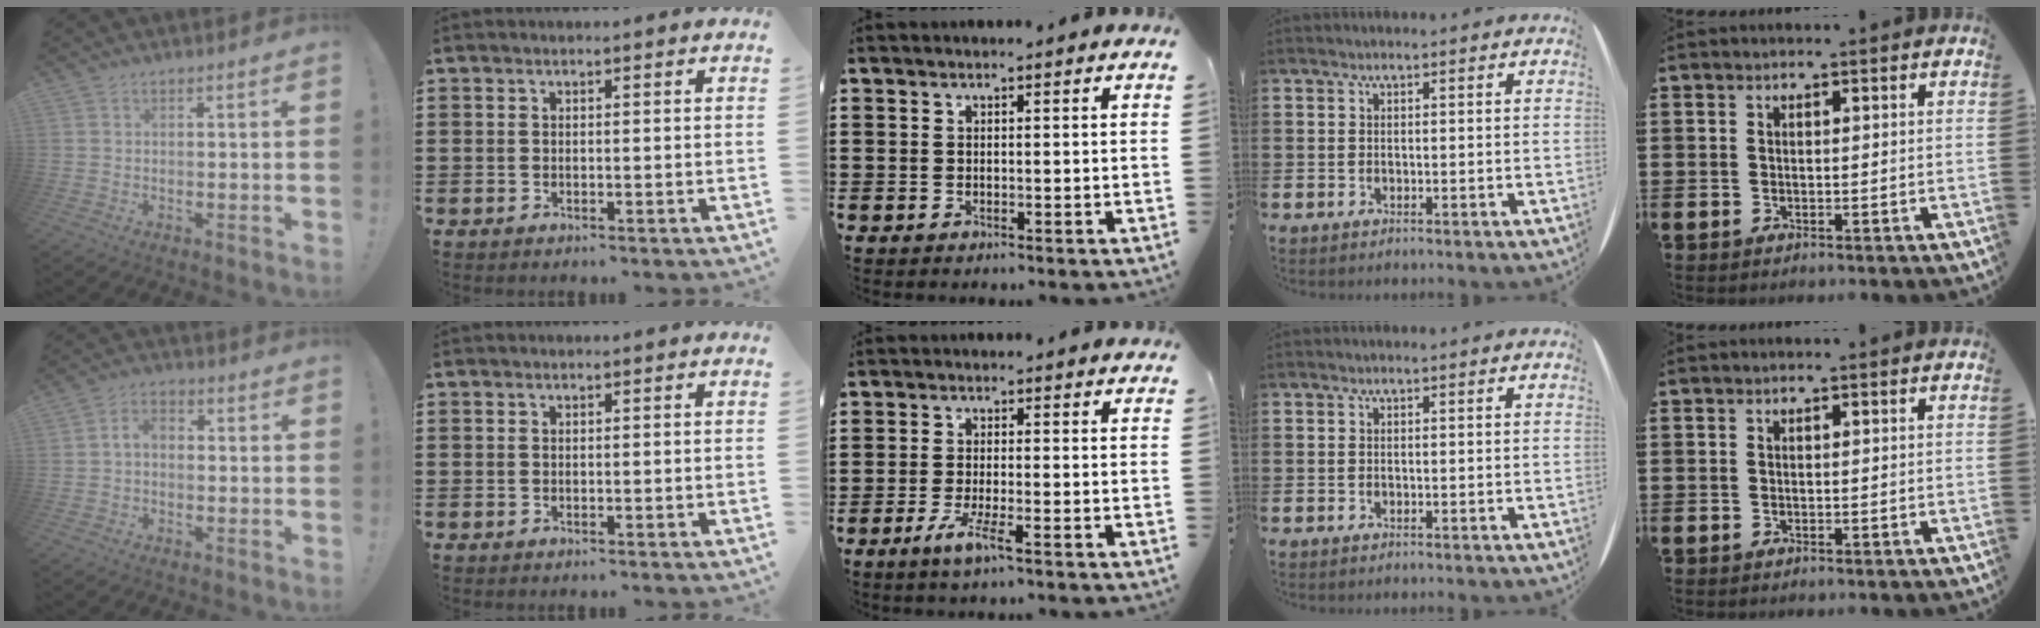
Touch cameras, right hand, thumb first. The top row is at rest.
{"thumb": {"total": 4.3, "force": [-0.7, 2.5, 3.4], "torque": [-0.068, 0.010, -0.016]}, "middle": {"total": 4.1, "force": [-2.3, 0.4, 3.4], "torque": [-0.068, -0.007, -0.044]}}